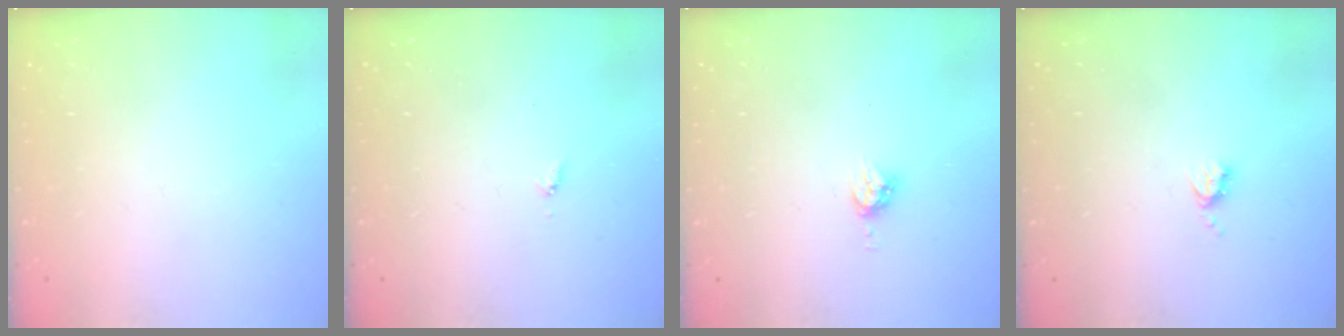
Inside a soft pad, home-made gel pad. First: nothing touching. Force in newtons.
{"total": 3.5, "press": 3.5, "slide": 0.5}
{"total": 4.5, "press": 4.5, "slide": 0.0}
{"total": 3.7, "press": 3.6, "slide": 0.5}